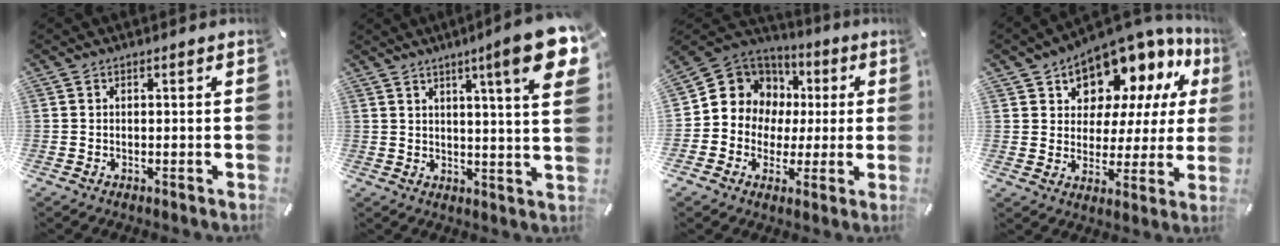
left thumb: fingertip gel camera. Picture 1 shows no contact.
{"total": 13.3, "force": [6.5, 1.2, 11.5], "torque": [-0.172, -0.033, 0.097]}
{"total": 10.0, "force": [1.8, 9.8, 1.4], "torque": [-0.043, -0.031, 0.037]}
{"total": 11.9, "force": [9.5, 6.5, 3.1], "torque": [-0.056, -0.094, 0.168]}